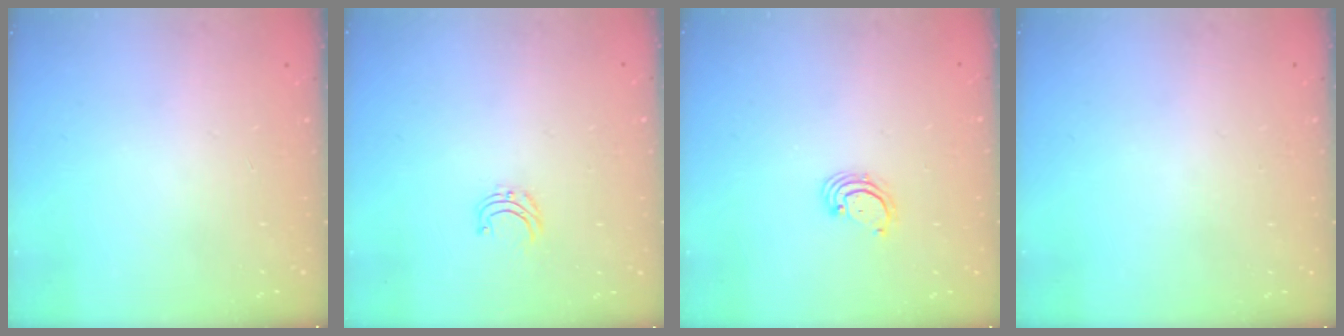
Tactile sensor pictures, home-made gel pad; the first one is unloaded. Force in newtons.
{"total": 4.2, "press": 4.2, "slide": 0.4}
{"total": 2.7, "press": 2.7, "slide": 0.3}
{"total": 0.0}